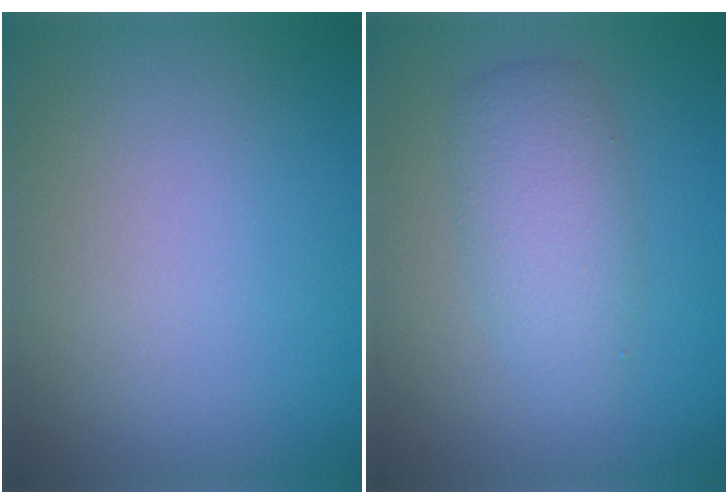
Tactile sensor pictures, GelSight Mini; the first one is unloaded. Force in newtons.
{"total": 2.9, "press": 2.9, "slide": 0.2}